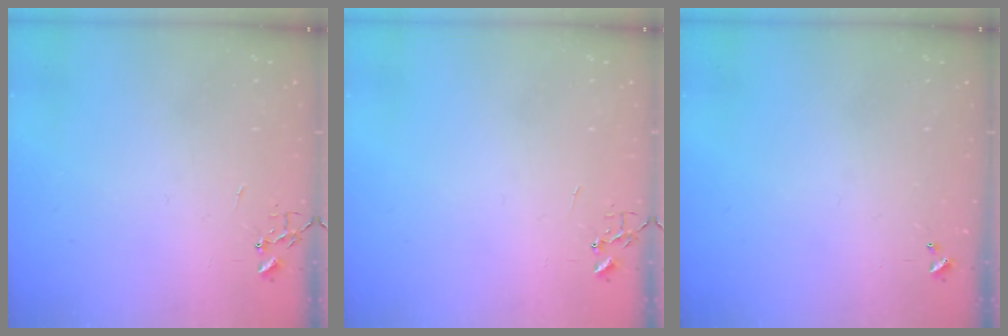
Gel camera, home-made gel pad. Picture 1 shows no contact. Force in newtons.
{"total": 0.0}
{"total": 0.0}